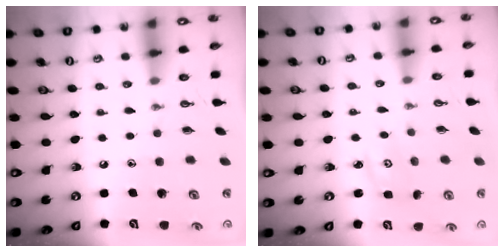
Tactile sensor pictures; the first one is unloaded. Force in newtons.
{"total": 2.9, "press": 2.8, "slide": 0.4}